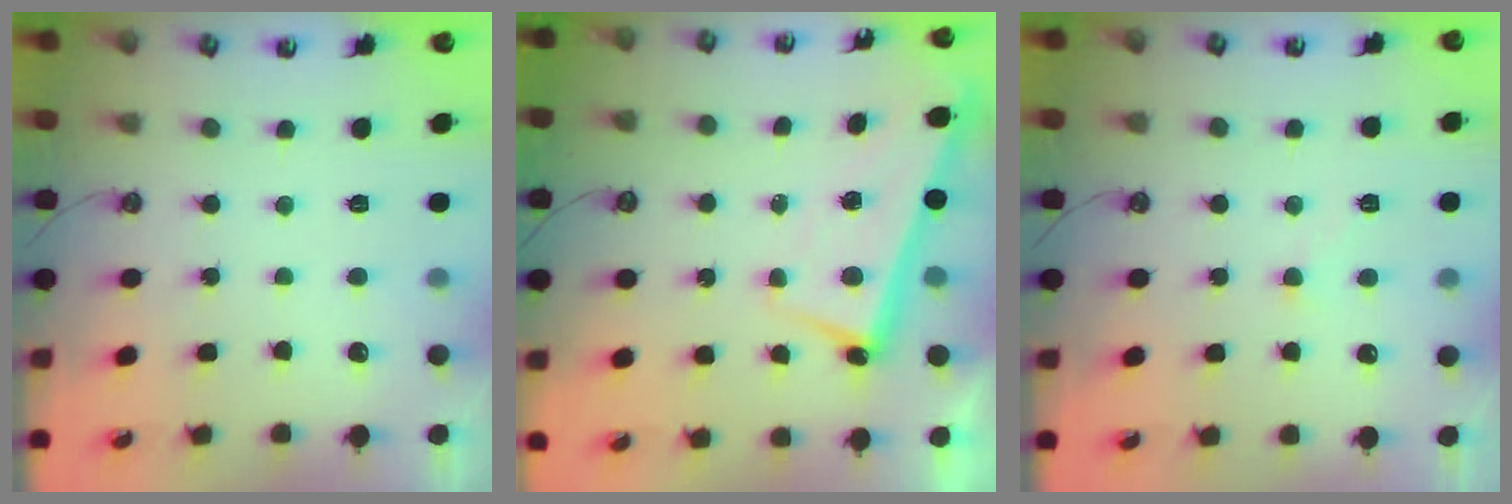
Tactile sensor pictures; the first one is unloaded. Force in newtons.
{"total": 2.6, "press": 2.4, "slide": 0.8}
{"total": 0.0}